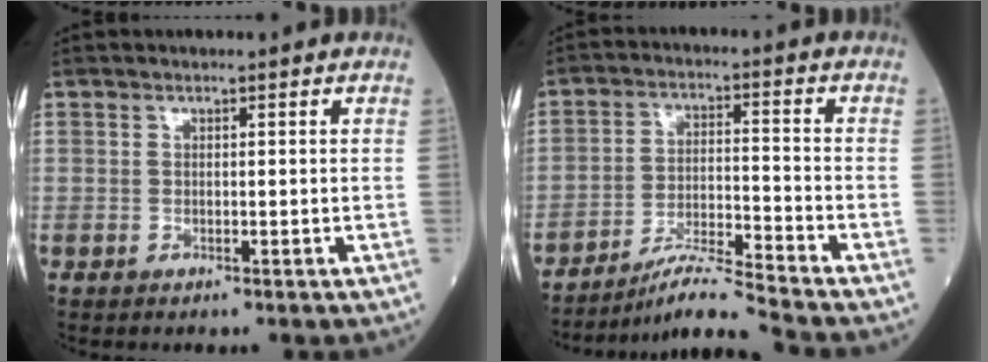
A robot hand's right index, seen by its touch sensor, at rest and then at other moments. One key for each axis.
{"total": 7.7, "fx": -7.0, "fy": -2.4, "fz": 2.1, "tx": -0.044, "ty": -0.008, "tz": -0.126}